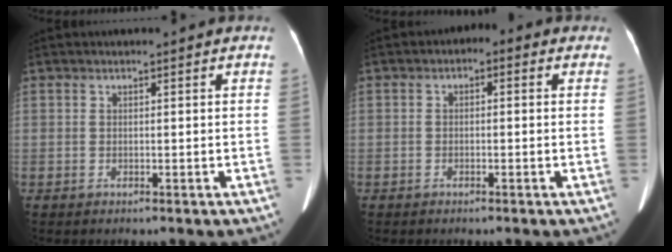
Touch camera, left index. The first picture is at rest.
{"total": 2.4, "force": [-0.3, 1.7, 1.7], "torque": [-0.019, 0.019, -0.014]}